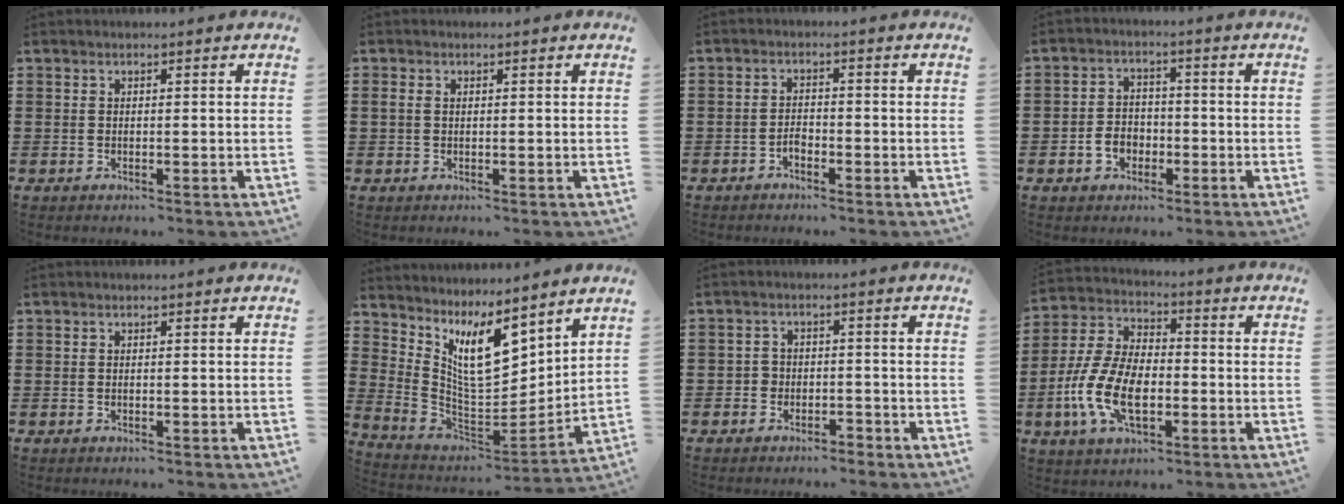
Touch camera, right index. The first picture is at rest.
{"total": 1.0, "force": [0.2, 0.7, 0.7], "torque": [-0.016, 0.006, 0.002]}
{"total": 1.6, "force": [-1.2, 0.9, 0.8], "torque": [-0.019, 0.003, -0.024]}
{"total": 3.9, "force": [-1.6, 3.1, 1.7], "torque": [-0.039, 0.003, -0.030]}
{"total": 0.0}
{"total": 9.8, "force": [5.5, 4.0, 7.1], "torque": [-0.141, -0.030, 0.106]}
{"total": 2.4, "force": [-1.9, 1.4, 0.1], "torque": [-0.011, 0.002, -0.042]}
{"total": 10.7, "force": [-3.4, 5.5, 8.5], "torque": [-0.213, -0.009, -0.069]}